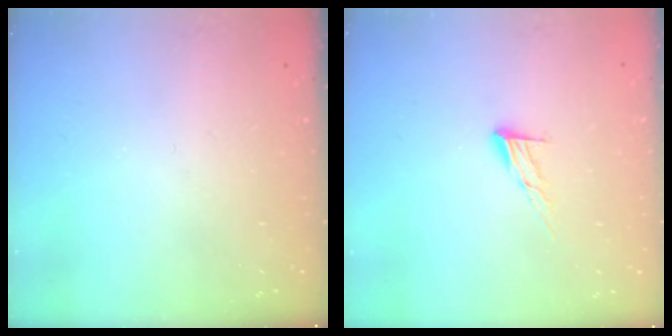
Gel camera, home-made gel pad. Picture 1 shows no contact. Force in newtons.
{"total": 7.2, "press": 7.2, "slide": 0.4}